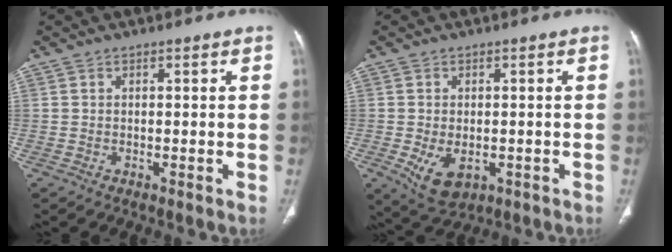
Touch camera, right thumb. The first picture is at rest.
{"total": 6.8, "force": [-1.9, 4.3, 4.9], "torque": [-0.079, -0.004, -0.017]}